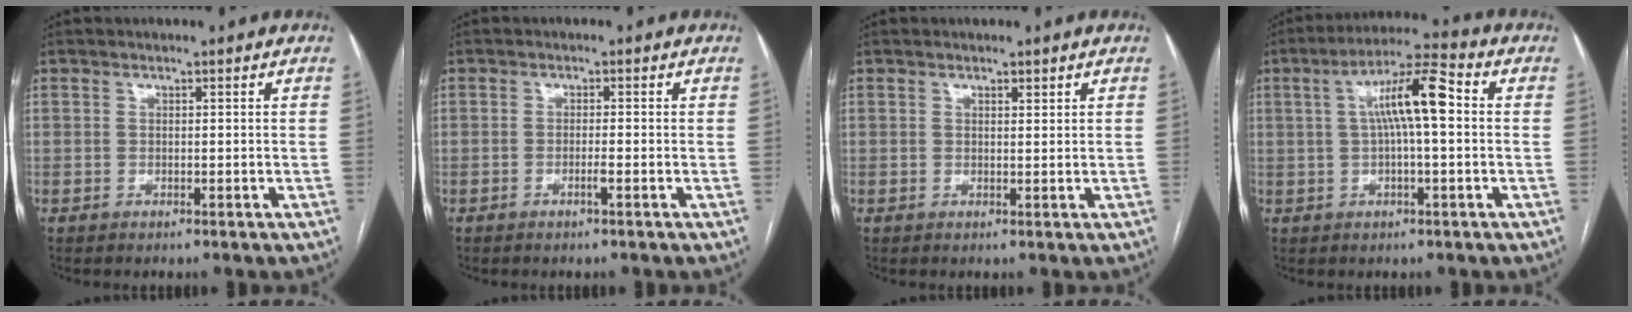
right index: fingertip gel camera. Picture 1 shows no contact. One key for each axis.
{"total": 1.3, "fx": -0.7, "fy": -0.2, "fz": 1.1, "tx": -0.022, "ty": 0.000, "tz": -0.013}
{"total": 0.8, "fx": 0.6, "fy": 0.2, "fz": 0.5, "tx": -0.011, "ty": -0.001, "tz": 0.011}
{"total": 9.6, "fx": 1.2, "fy": 1.4, "fz": 9.5, "tx": -0.170, "ty": 0.029, "tz": 0.017}